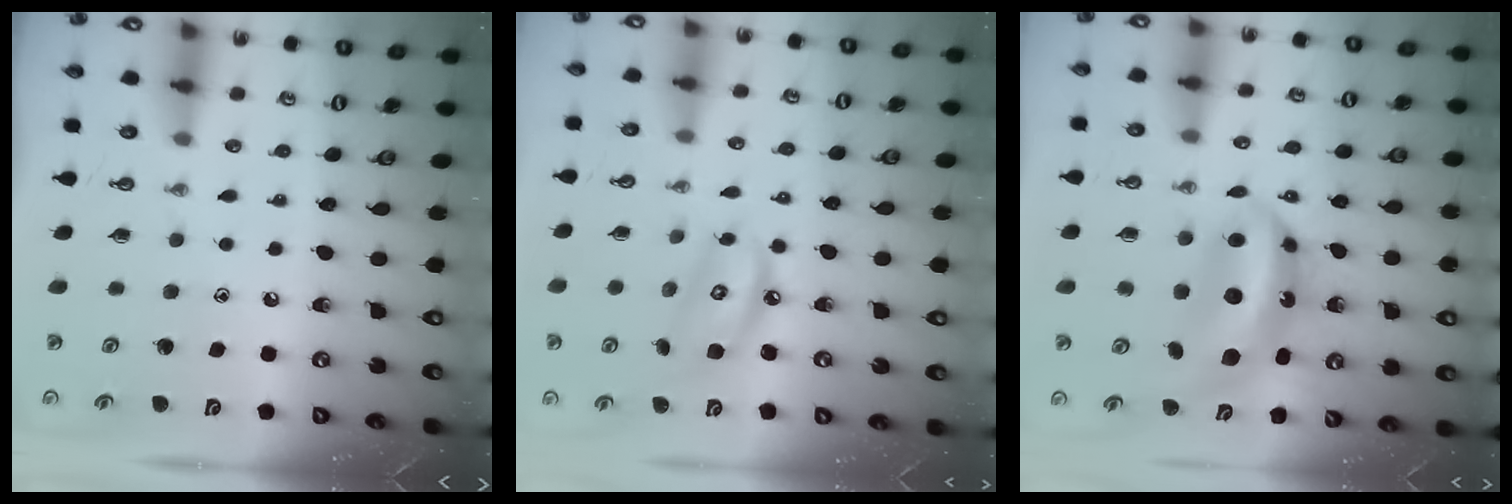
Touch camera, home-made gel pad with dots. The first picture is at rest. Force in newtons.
{"total": 8.2, "press": 8.2, "slide": 0.7}
{"total": 8.7, "press": 8.6, "slide": 0.9}